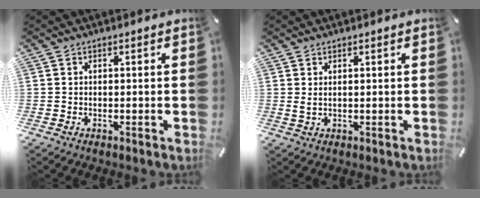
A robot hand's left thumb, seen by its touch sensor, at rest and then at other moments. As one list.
[{"total": 1.5, "force": [0.8, 0.3, 1.3], "torque": [-0.033, -0.002, 0.011]}]